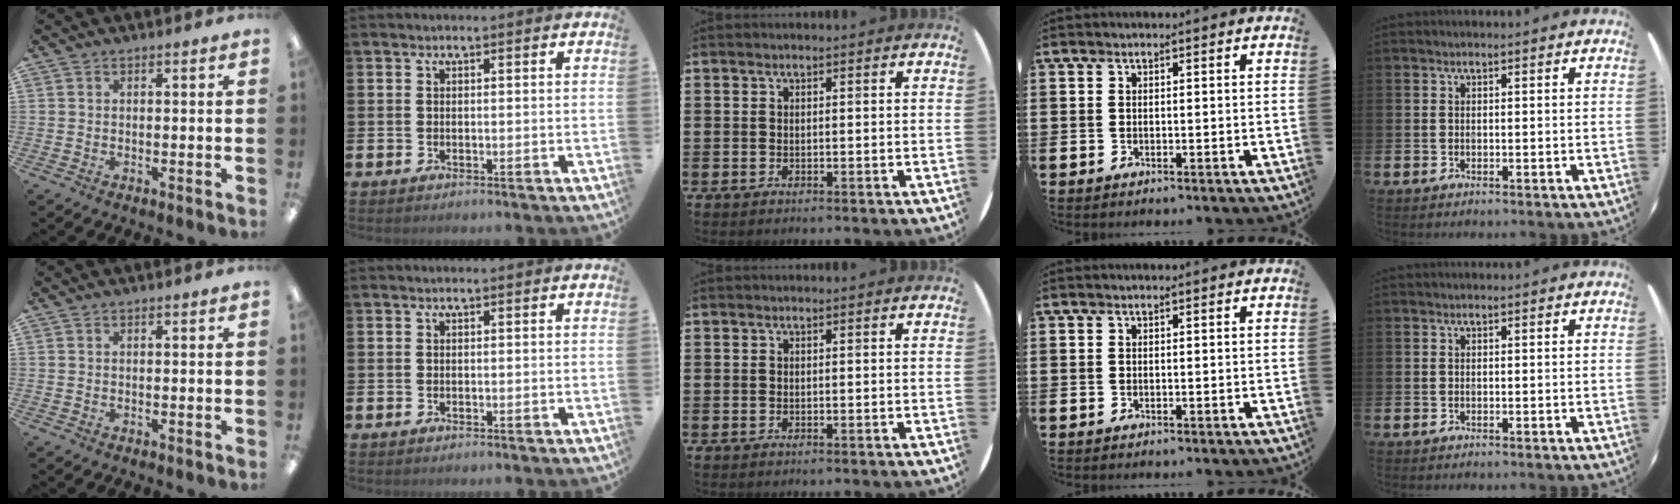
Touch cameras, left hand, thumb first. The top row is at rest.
{}